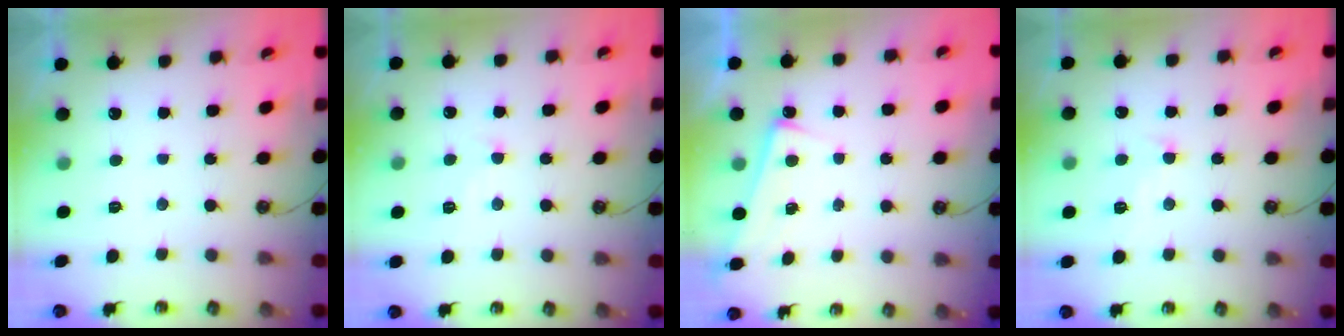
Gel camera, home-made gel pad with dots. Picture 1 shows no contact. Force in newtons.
{"total": 0.9, "press": 0.8, "slide": 0.5}
{"total": 2.5, "press": 2.5, "slide": 0.4}
{"total": 2.4, "press": 2.4, "slide": 0.3}